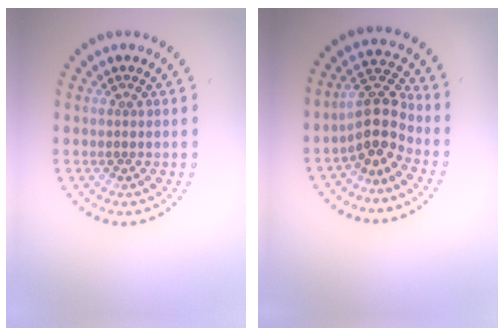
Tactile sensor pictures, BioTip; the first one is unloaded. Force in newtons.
{"total": 4.2, "press": 3.7, "slide": 2.1}